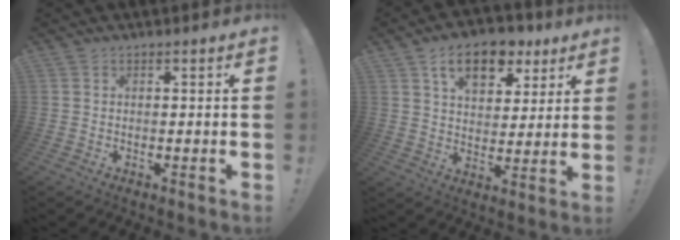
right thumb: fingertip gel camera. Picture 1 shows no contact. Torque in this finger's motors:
{"motor_torque": [0.84, 2.98, 0.77, 0.01, 0.09]}